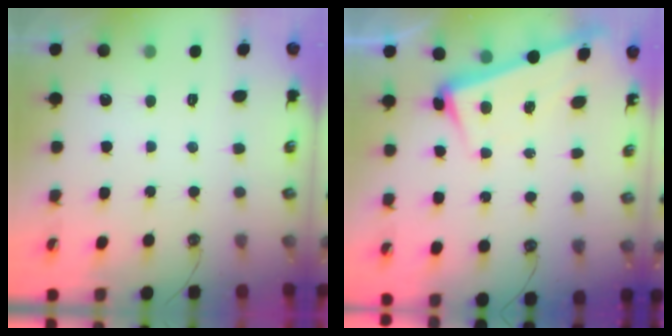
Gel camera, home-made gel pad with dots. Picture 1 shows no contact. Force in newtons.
{"total": 3.2, "press": 3.1, "slide": 1.1}